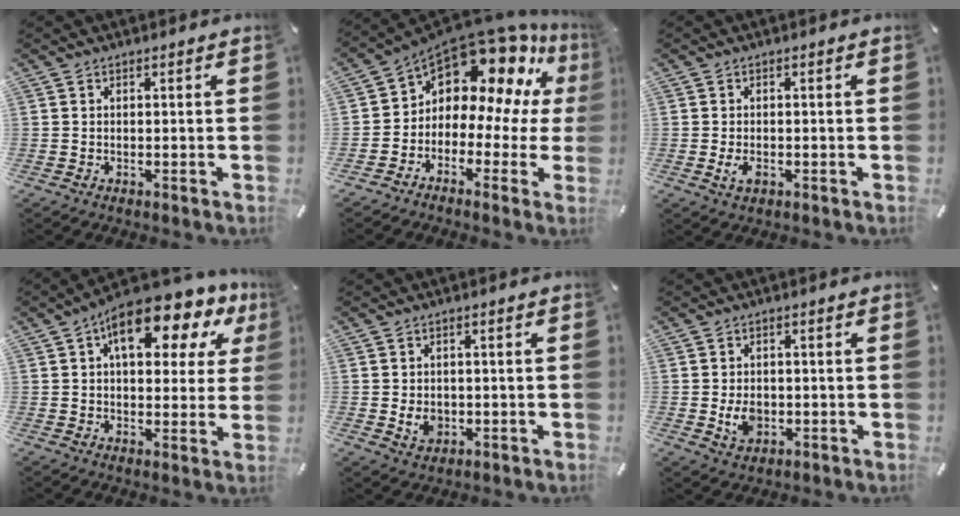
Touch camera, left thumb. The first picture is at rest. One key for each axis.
{"total": 12.5, "fx": 8.7, "fy": 7.2, "fz": 5.5, "tx": -0.097, "ty": -0.095, "tz": 0.149}
{"total": 2.6, "fx": -0.9, "fy": 1.5, "fz": 2.0, "tx": -0.055, "ty": -0.005, "tz": -0.020}
{"total": 15.4, "fx": 7.7, "fy": 7.6, "fz": 10.9, "tx": -0.155, "ty": -0.035, "tz": 0.126}
{"total": 4.1, "fx": -0.6, "fy": 3.5, "fz": 2.2, "tx": -0.036, "ty": 0.000, "tz": -0.010}
{"total": 5.0, "fx": -0.8, "fy": 4.0, "fz": 2.9, "tx": -0.056, "ty": -0.002, "tz": -0.015}